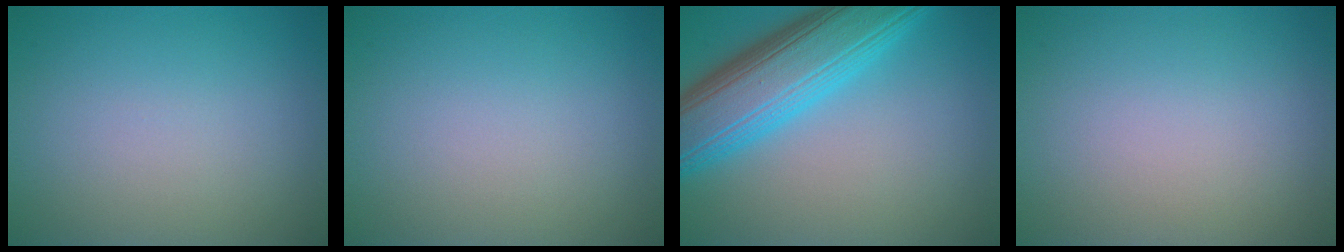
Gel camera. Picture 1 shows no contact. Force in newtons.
{"total": 0.0}
{"total": 9.7, "press": 9.7, "slide": 0.2}
{"total": 0.0}